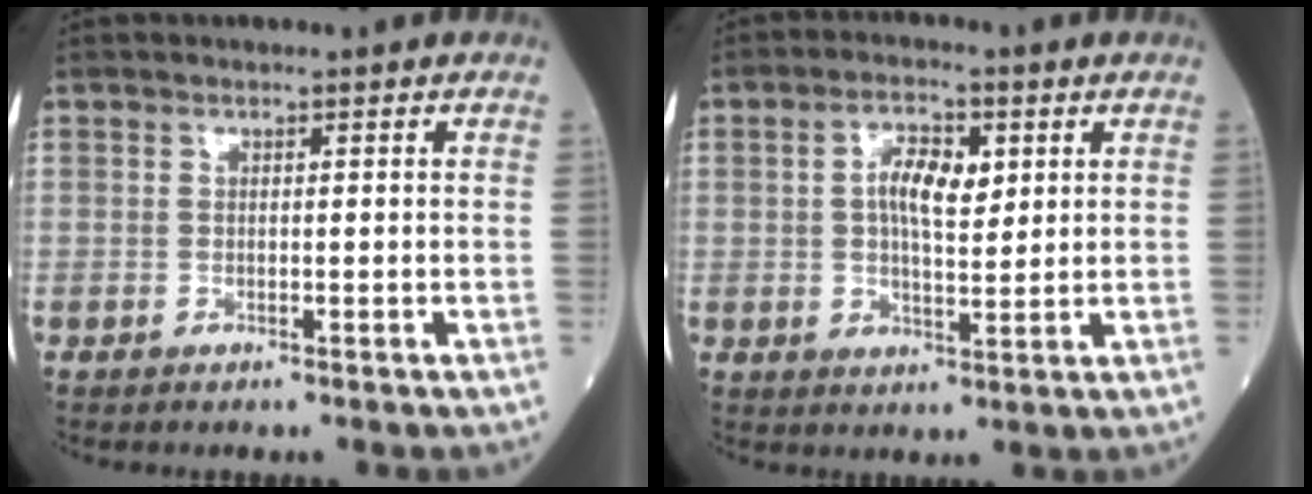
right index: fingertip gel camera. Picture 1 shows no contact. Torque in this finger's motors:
{"motor_torque": [0.23, 0.08, 0.13, 0.03]}